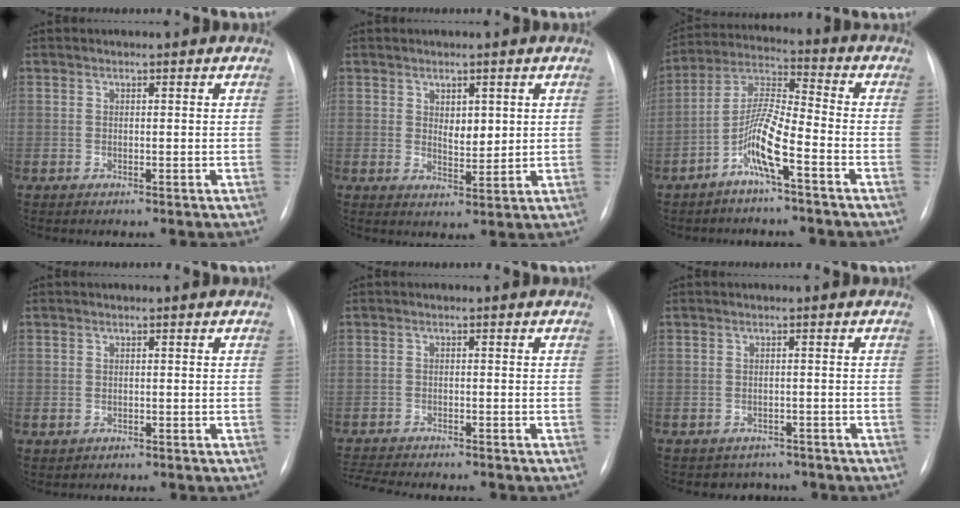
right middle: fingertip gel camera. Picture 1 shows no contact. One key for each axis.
{"total": 3.5, "fx": 1.1, "fy": 1.8, "fz": 2.7, "tx": -0.044, "ty": -0.003, "tz": 0.024}
{"total": 8.5, "fx": -4.2, "fy": 0.6, "fz": 7.4, "tx": -0.159, "ty": 0.013, "tz": -0.084}
{"total": 1.0, "fx": -0.2, "fy": 0.8, "fz": 0.5, "tx": -0.010, "ty": 0.003, "tz": 0.001}
{"total": 8.9, "fx": -8.1, "fy": 1.4, "fz": 3.5, "tx": -0.056, "ty": -0.008, "tz": -0.121}
{"total": 3.4, "fx": -2.7, "fy": 2.0, "fz": -0.3, "tx": 0.002, "ty": 0.013, "tz": -0.035}